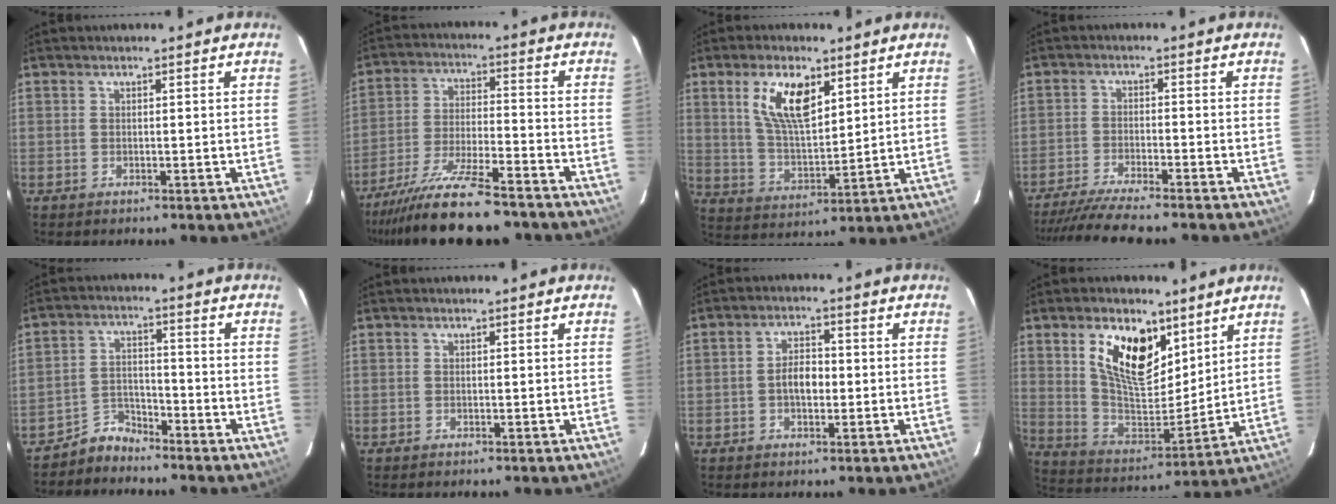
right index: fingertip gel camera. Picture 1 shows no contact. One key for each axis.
{"total": 18.7, "fx": -15.7, "fy": 3.0, "fz": 9.6, "tx": -0.197, "ty": -0.040, "tz": -0.257}
{"total": 11.3, "fx": 5.3, "fy": 4.9, "fz": 8.7, "tx": -0.159, "ty": 0.007, "tz": 0.109}
{"total": 10.5, "fx": -9.4, "fy": 0.3, "fz": 4.7, "tx": -0.111, "ty": -0.014, "tz": -0.159}
{"total": 5.0, "fx": -4.5, "fy": 2.0, "fz": -0.1, "tx": 0.002, "ty": 0.025, "tz": -0.085}
{"total": 0.0}
{"total": 4.4, "fx": -0.7, "fy": 2.5, "fz": 3.6, "tx": -0.065, "ty": 0.009, "tz": -0.010}
{"total": 15.7, "fx": 8.0, "fy": 8.0, "fz": 10.9, "tx": -0.197, "ty": 0.000, "tz": 0.155}